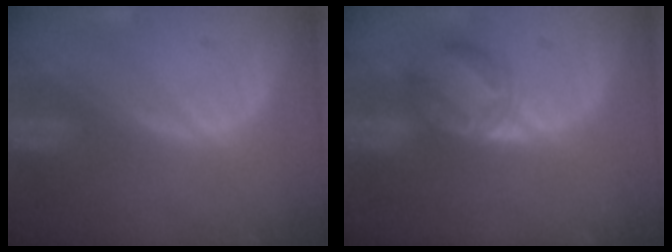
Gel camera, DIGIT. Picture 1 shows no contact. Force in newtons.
{"total": 5.4, "press": 5.3, "slide": 1.0}